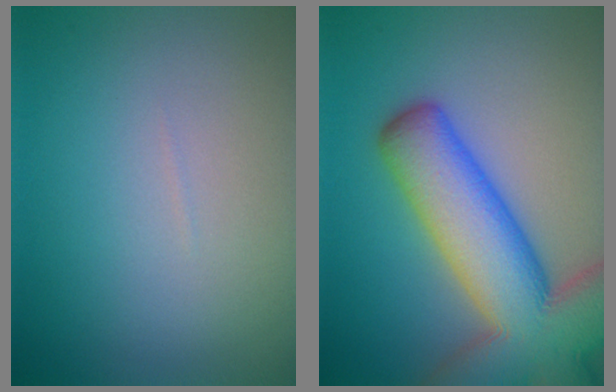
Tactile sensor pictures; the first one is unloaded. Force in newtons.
{"total": 13.5, "press": 13.5, "slide": 0.8}